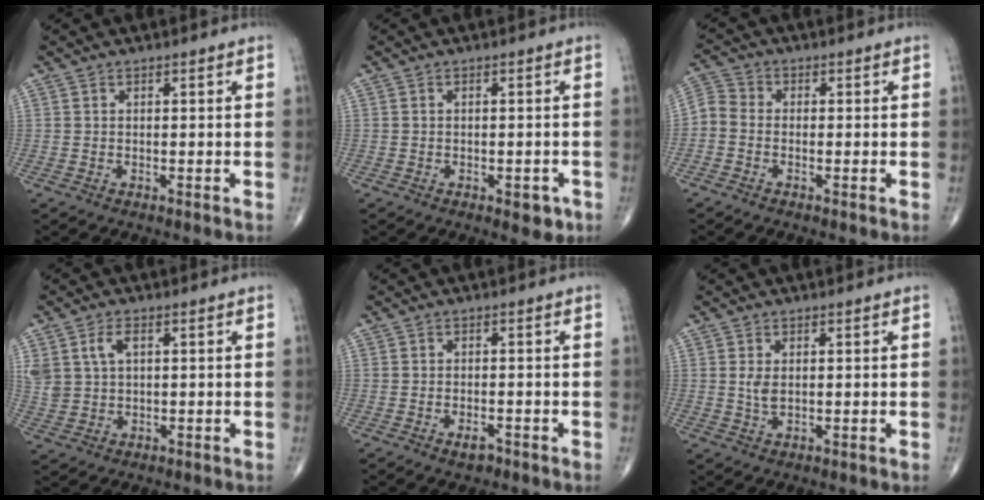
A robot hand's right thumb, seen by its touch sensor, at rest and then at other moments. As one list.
[{"total": 3.2, "force": [-1.6, 1.6, 2.3], "torque": [-0.013, 0.002, -0.017]}, {"total": 3.8, "force": [-1.3, 2.9, 1.9], "torque": [-0.039, 0.014, -0.041]}, {"total": 6.2, "force": [2.2, 3.9, 4.4], "torque": [-0.096, 0.000, 0.050]}, {"total": 2.1, "force": [-1.3, 0.9, 1.3], "torque": [-0.021, 0.004, -0.022]}, {"total": 2.5, "force": [0.4, 1.2, 2.1], "torque": [-0.044, -0.004, 0.010]}]